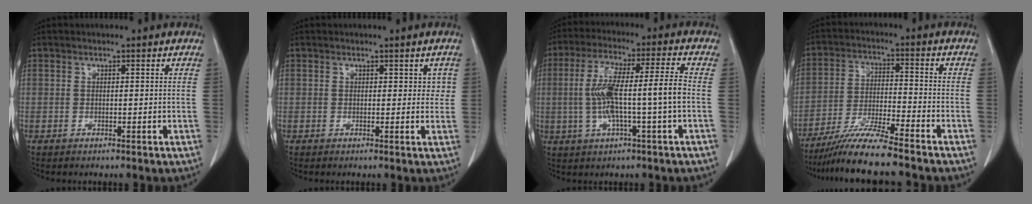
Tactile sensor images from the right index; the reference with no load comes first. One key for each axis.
{"total": 2.0, "fx": 0.7, "fy": 1.4, "fz": 1.2, "tx": -0.003, "ty": 0.003, "tz": 0.007}
{"total": 11.4, "fx": -1.0, "fy": 0.3, "fz": 11.3, "tx": -0.220, "ty": 0.020, "tz": -0.019}
{"total": 9.9, "fx": -8.4, "fy": -0.8, "fz": 5.3, "tx": -0.096, "ty": -0.023, "tz": -0.153}